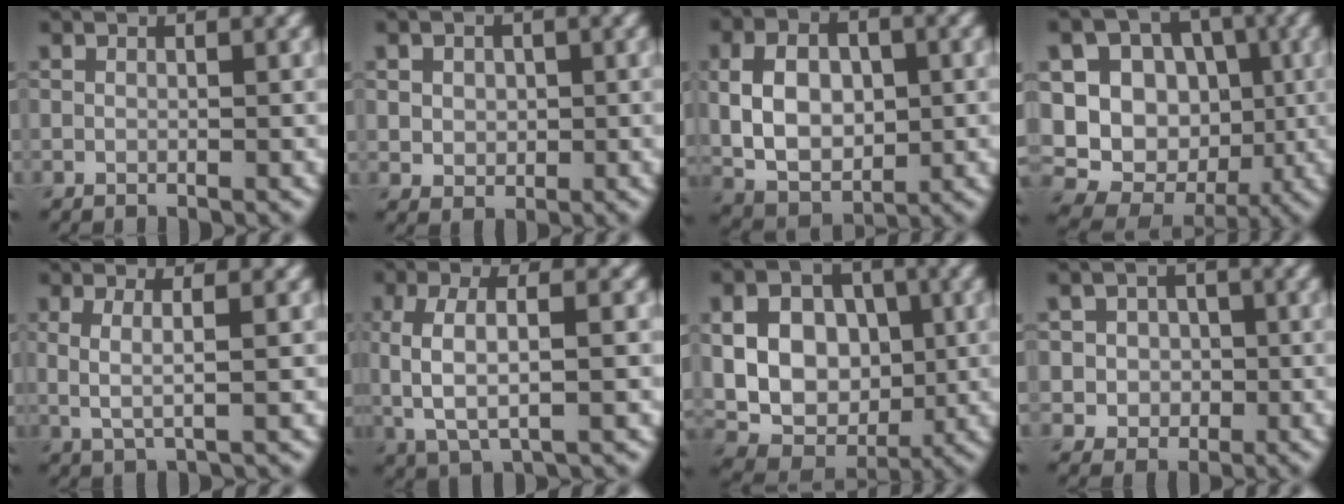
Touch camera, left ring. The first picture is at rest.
{"total": 2.5, "force": [0.7, 2.0, 1.2], "torque": [-0.025, 0.005, 0.016]}
{"total": 7.1, "force": [-0.1, 4.6, 5.4], "torque": [-0.099, 0.001, -0.001]}
{"total": 14.8, "force": [0.6, 13.3, 6.5], "torque": [-0.150, 0.045, -0.001]}
{"total": 2.5, "force": [0.4, 0.7, 2.3], "torque": [-0.046, -0.003, 0.006]}
{"total": 5.2, "force": [0.0, 2.1, 4.7], "torque": [-0.094, 0.002, 0.000]}
{"total": 11.7, "force": [1.3, 9.2, 7.1], "torque": [-0.132, 0.025, 0.022]}
{"total": 4.1, "force": [0.4, 3.9, 1.4], "torque": [-0.010, 0.012, -0.004]}